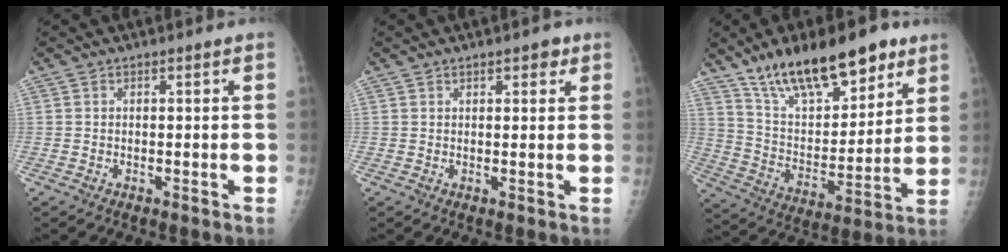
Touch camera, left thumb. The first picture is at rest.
{"total": 2.4, "force": [1.4, 1.1, 1.5], "torque": [-0.008, -0.004, 0.017]}
{"total": 21.4, "force": [14.3, 8.7, 13.2], "torque": [-0.175, -0.057, 0.250]}